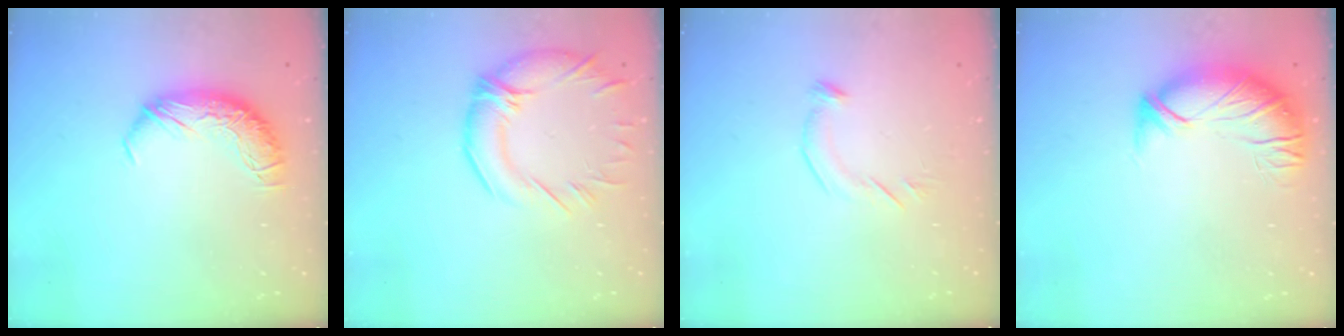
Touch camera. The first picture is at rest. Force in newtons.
{"total": 5.3, "press": 4.5, "slide": 2.7}
{"total": 5.3, "press": 5.1, "slide": 1.2}
{"total": 2.8, "press": 1.2, "slide": 2.5}